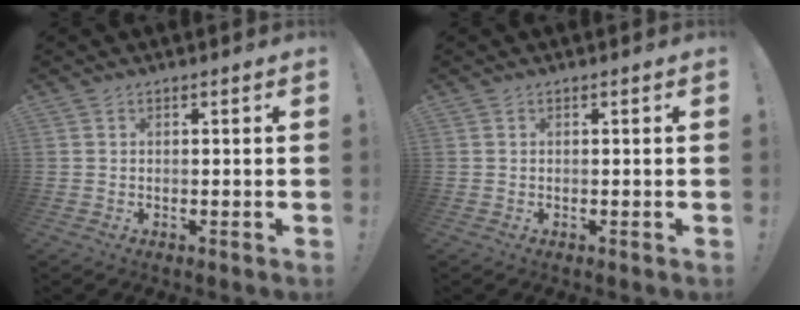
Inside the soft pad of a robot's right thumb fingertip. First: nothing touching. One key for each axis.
{"total": 0.0}